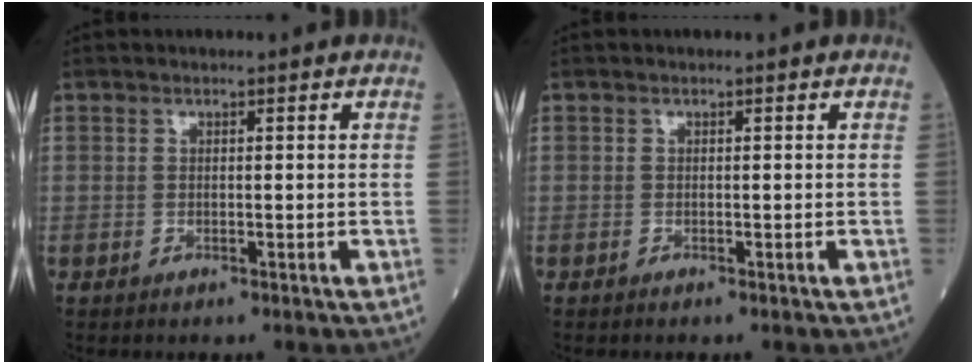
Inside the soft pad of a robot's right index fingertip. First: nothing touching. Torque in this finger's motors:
{"motor_torque": [0.00, 0.01, -0.03, 0.01]}